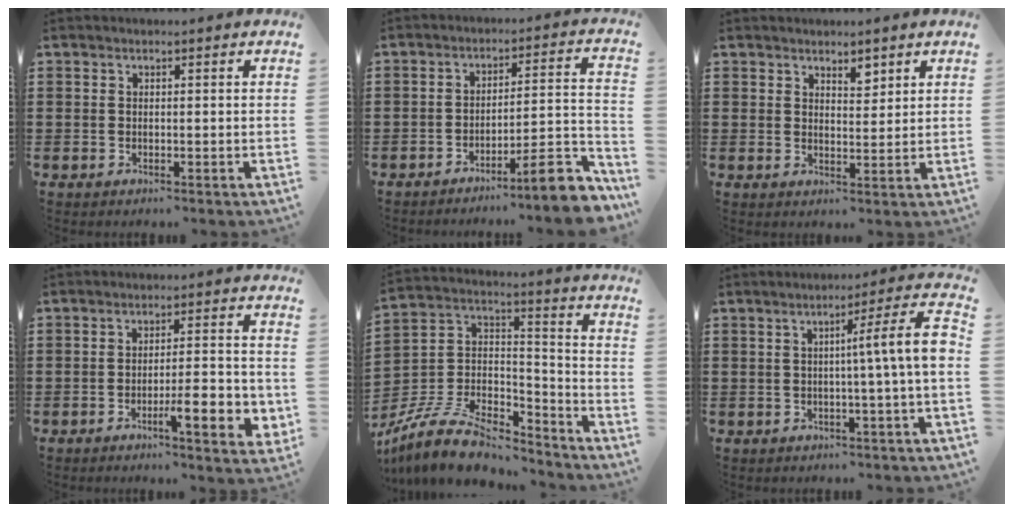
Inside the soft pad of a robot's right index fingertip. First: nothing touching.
{"total": 8.2, "force": [-6.1, 0.6, 5.4], "torque": [-0.082, 0.003, -0.112]}
{"total": 2.9, "force": [2.5, 1.2, 1.0], "torque": [-0.018, 0.003, 0.044]}
{"total": 7.6, "force": [-2.8, 1.5, 6.9], "torque": [-0.098, -0.005, -0.044]}
{"total": 9.9, "force": [-8.1, 3.3, 4.6], "torque": [-0.103, 0.014, -0.161]}
{"total": 8.1, "force": [0.0, -0.3, 8.1], "torque": [-0.128, -0.016, -0.005]}